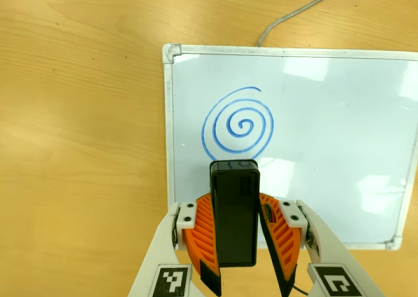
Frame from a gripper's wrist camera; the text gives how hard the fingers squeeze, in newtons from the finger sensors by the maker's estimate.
{"total": 5.8, "left": 5.3, "right": 6.4}